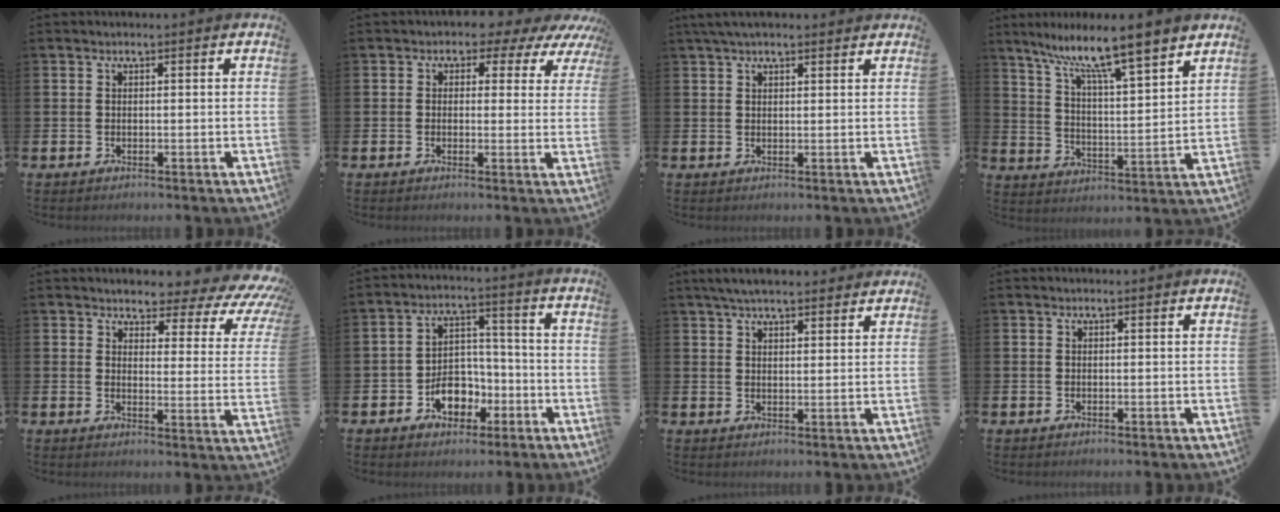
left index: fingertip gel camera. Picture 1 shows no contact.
{"total": 2.4, "force": [1.3, 1.9, 0.8], "torque": [-0.018, -0.006, 0.012]}
{"total": 2.9, "force": [2.3, 0.9, 1.4], "torque": [-0.026, 0.001, 0.042]}
{"total": 10.2, "force": [9.0, 0.4, 4.8], "torque": [-0.112, -0.057, 0.149]}
{"total": 4.6, "force": [3.9, 1.8, 1.7], "torque": [-0.027, -0.046, 0.054]}
{"total": 6.4, "force": [-2.7, 4.6, 3.4], "torque": [-0.050, 0.010, -0.051]}
{"total": 4.6, "force": [4.1, 1.0, 1.7], "torque": [-0.038, -0.009, 0.076]}
{"total": 0.0}